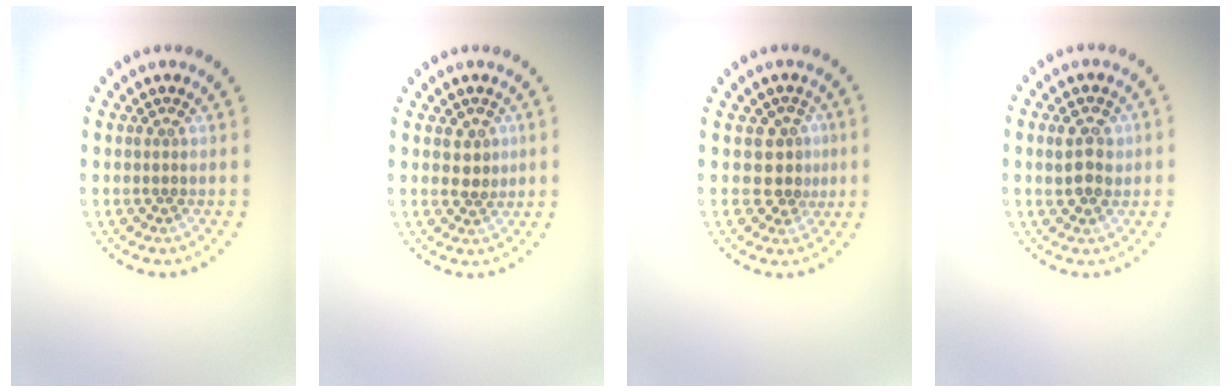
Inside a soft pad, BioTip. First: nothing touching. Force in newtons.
{"total": 1.8, "press": 1.7, "slide": 0.8}
{"total": 2.5, "press": 2.1, "slide": 1.3}
{"total": 2.8, "press": 2.7, "slide": 0.3}